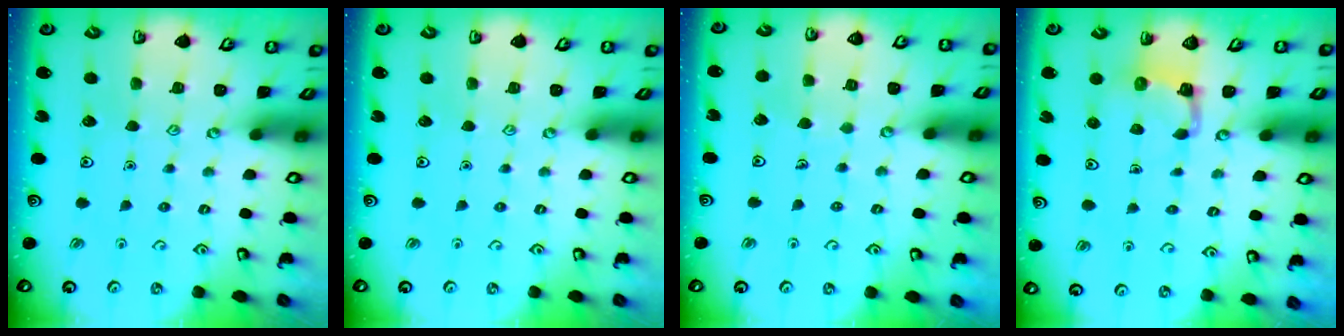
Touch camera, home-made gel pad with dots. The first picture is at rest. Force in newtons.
{"total": 0.0}
{"total": 3.4, "press": 3.4, "slide": 0.2}
{"total": 3.4, "press": 3.4, "slide": 0.6}